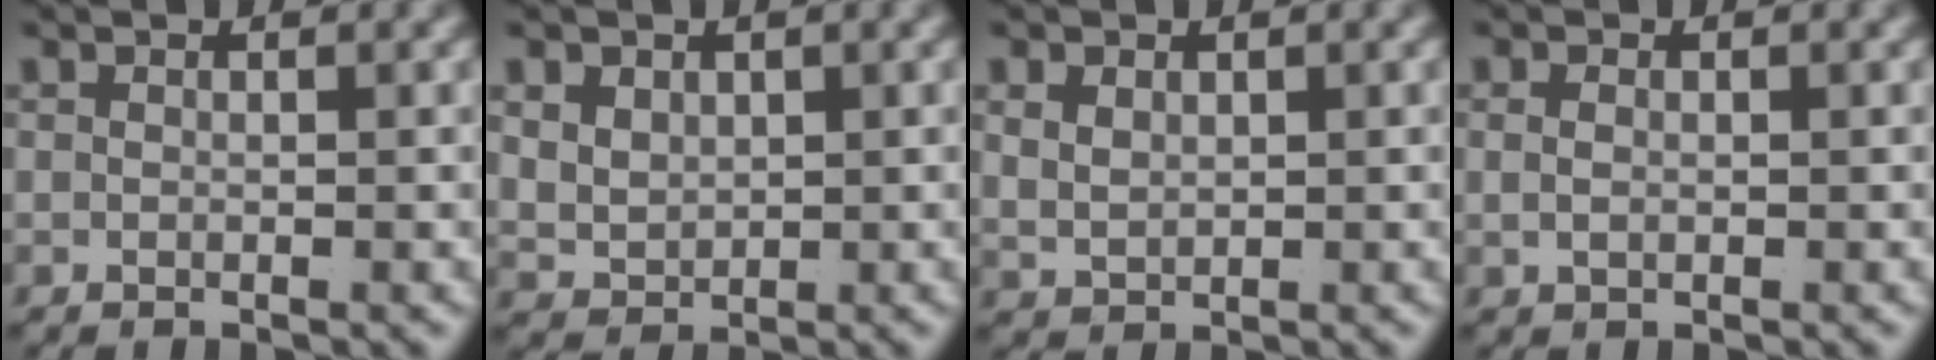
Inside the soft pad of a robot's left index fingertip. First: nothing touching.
{"total": 3.7, "force": [0.9, 3.2, 1.7], "torque": [-0.054, -0.023, 0.032]}
{"total": 2.3, "force": [0.9, 1.8, 1.1], "torque": [-0.032, -0.012, 0.029]}
{"total": 0.8, "force": [0.1, 0.4, 0.7], "torque": [-0.017, -0.007, 0.009]}